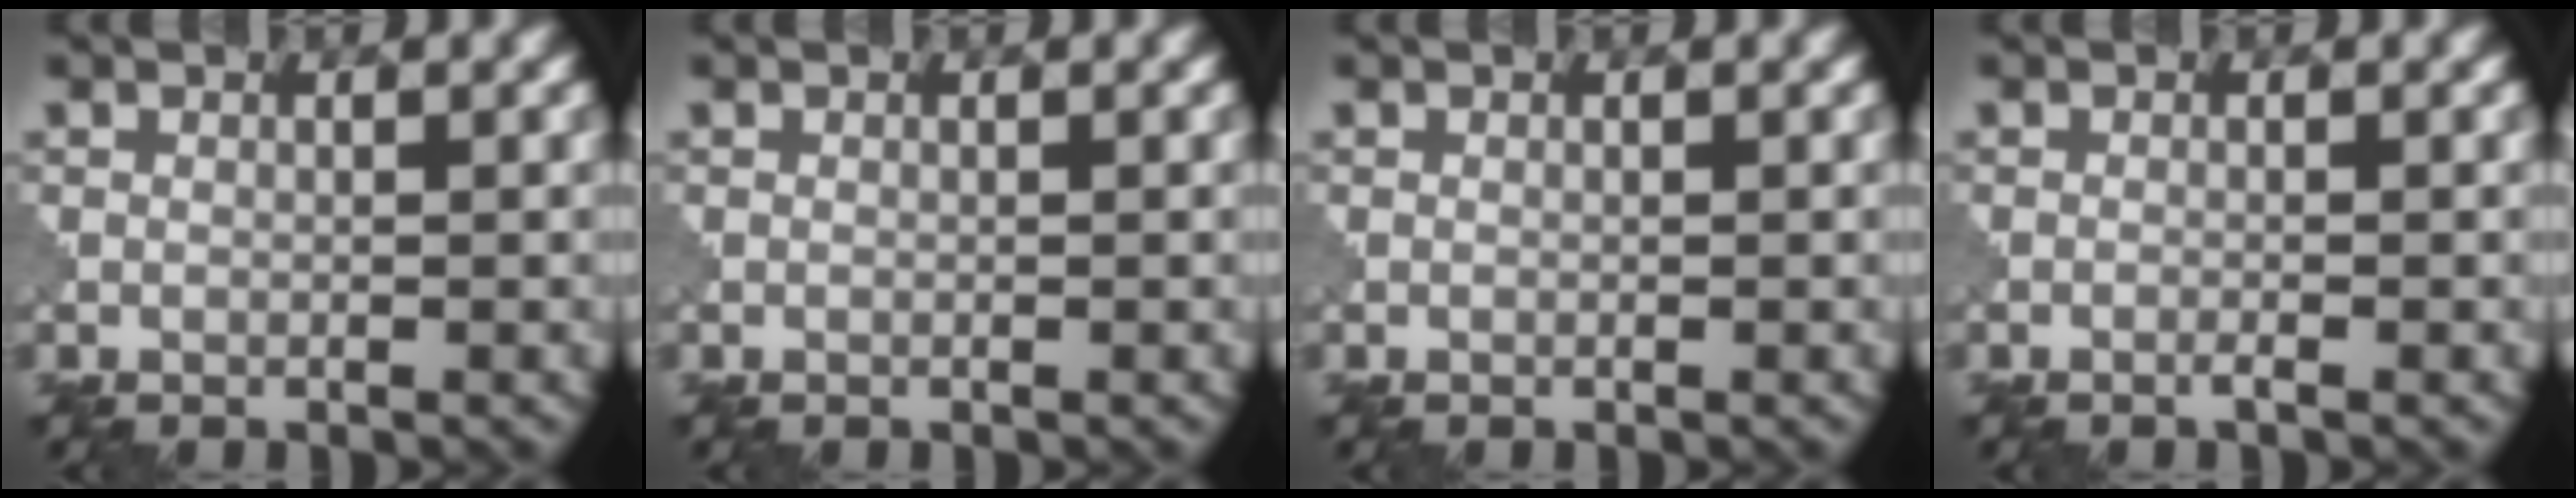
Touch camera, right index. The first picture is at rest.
{"total": 0.0}
{"total": 0.0}
{"total": 0.5, "force": [-0.3, 0.0, 0.4], "torque": [-0.007, 0.000, -0.010]}